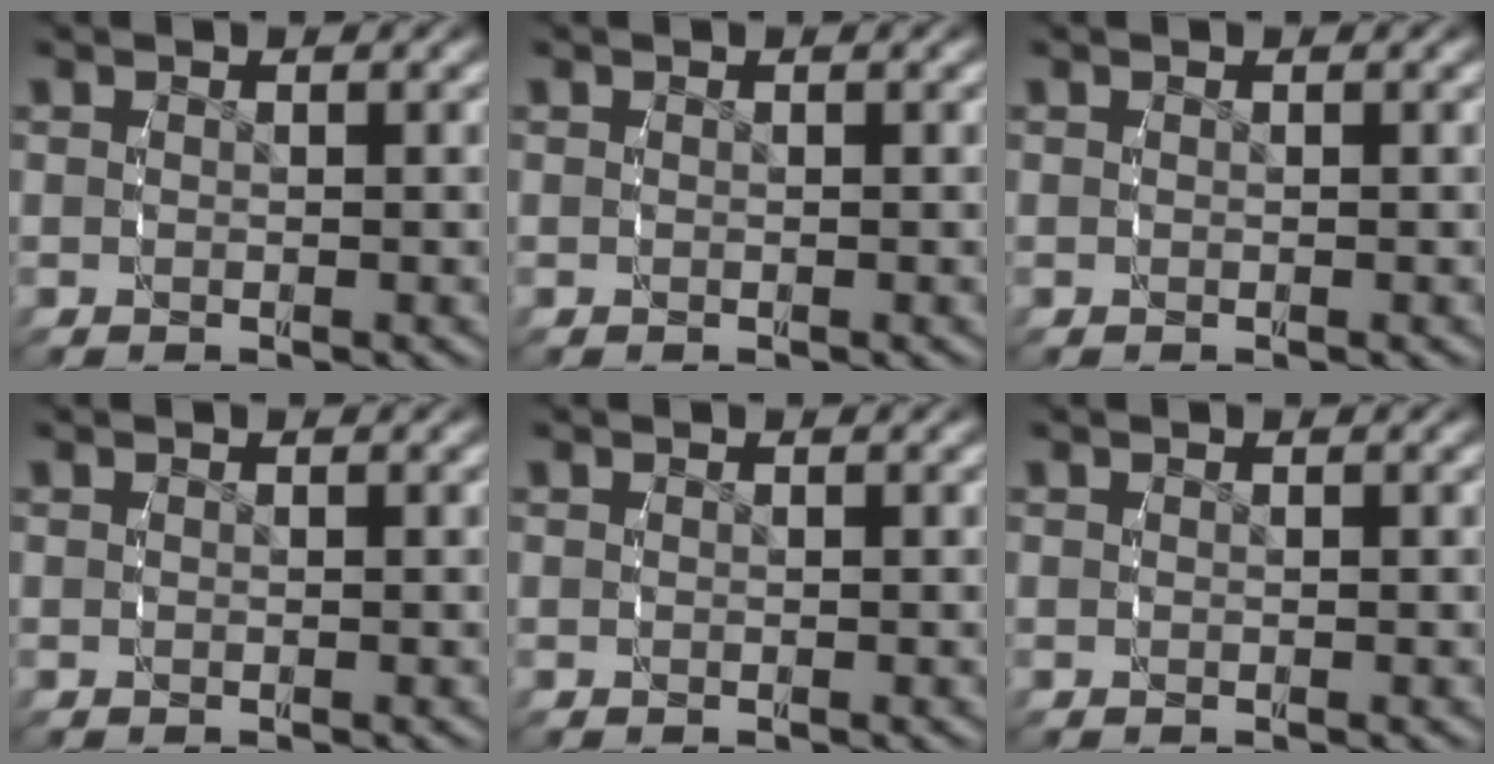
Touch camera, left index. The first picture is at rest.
{"total": 0.0}
{"total": 0.0}
{"total": 0.0}
{"total": 0.0}
{"total": 0.0}